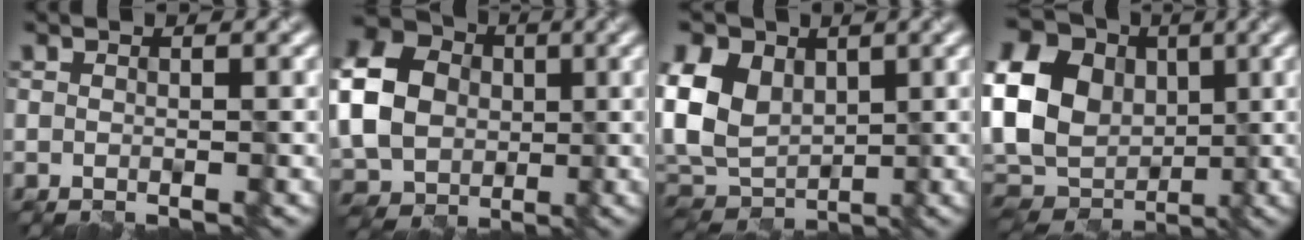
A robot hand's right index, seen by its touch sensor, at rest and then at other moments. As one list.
[{"total": 8.5, "force": [0.7, 7.2, 4.3], "torque": [-0.135, 0.012, 0.018]}, {"total": 7.3, "force": [2.2, 5.7, 4.1], "torque": [-0.126, 0.020, 0.036]}, {"total": 13.9, "force": [2.3, 11.6, 7.3], "torque": [-0.193, 0.012, 0.034]}]